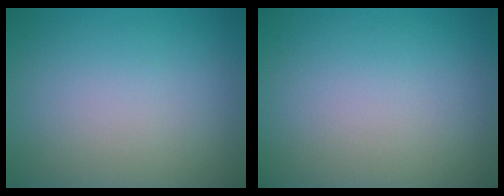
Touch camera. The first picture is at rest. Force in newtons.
{"total": 0.0}